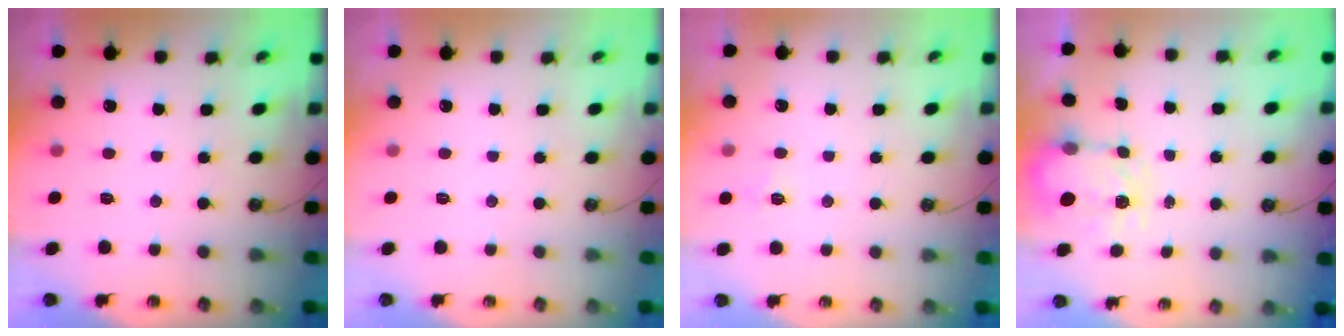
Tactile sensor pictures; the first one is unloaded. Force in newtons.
{"total": 0.0}
{"total": 2.8, "press": 2.8, "slide": 0.3}
{"total": 3.8, "press": 3.7, "slide": 0.6}